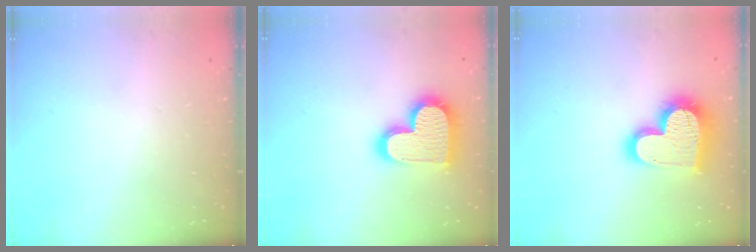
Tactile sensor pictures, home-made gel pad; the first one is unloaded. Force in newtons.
{"total": 18.7, "press": 18.6, "slide": 1.4}
{"total": 19.9, "press": 19.9, "slide": 1.7}